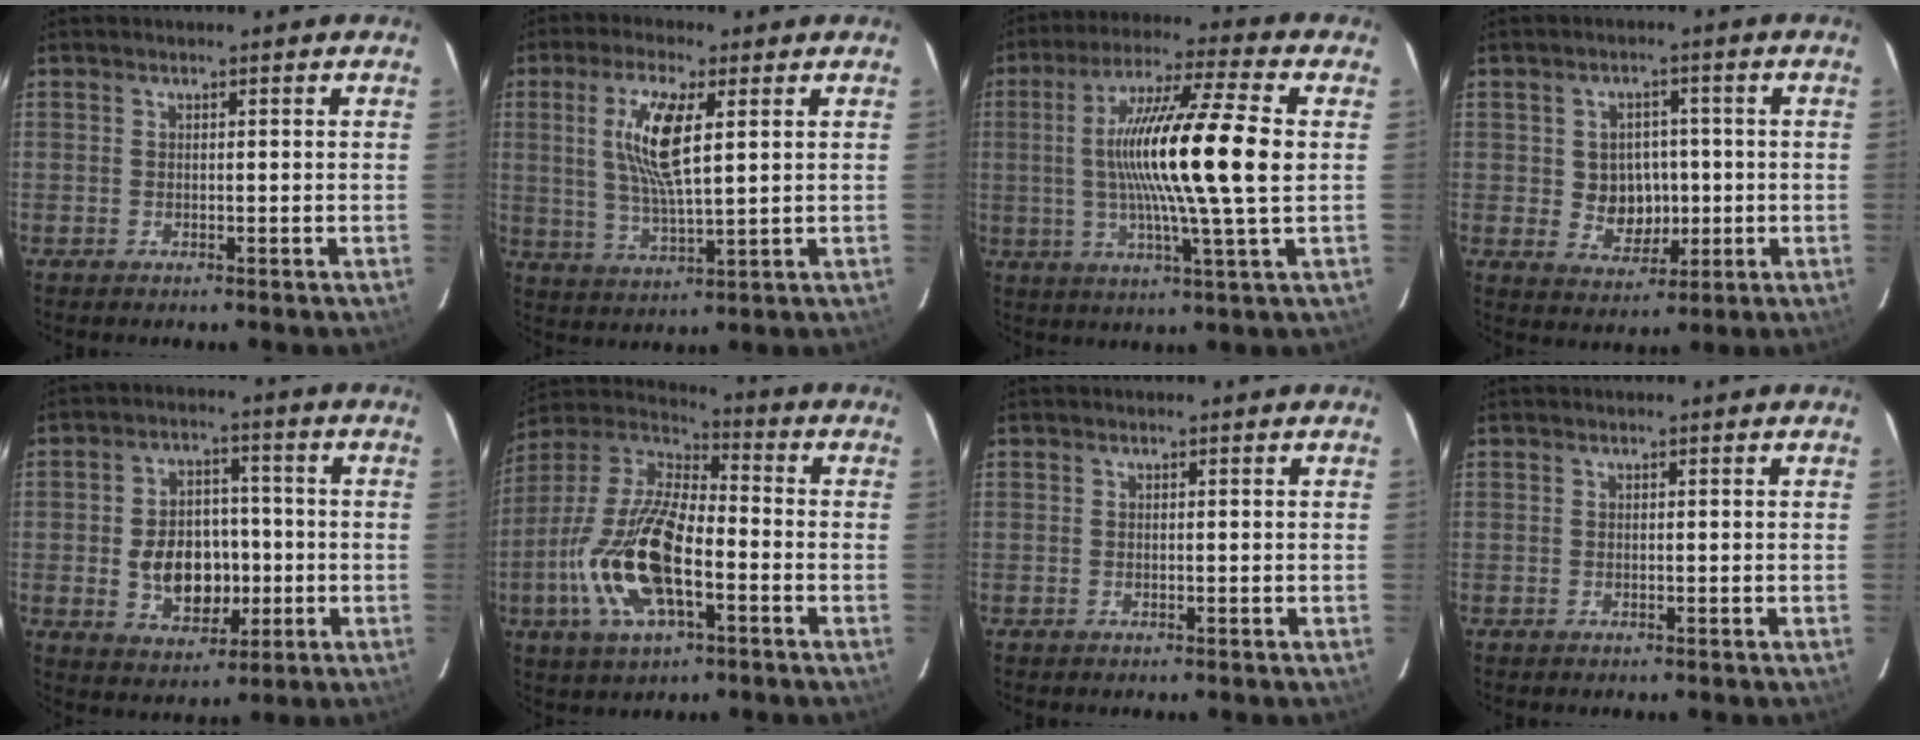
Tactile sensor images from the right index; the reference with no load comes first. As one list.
[{"total": 10.5, "force": [2.9, 2.5, 9.8], "torque": [-0.194, 0.001, 0.059]}, {"total": 17.7, "force": [1.3, 0.0, 17.7], "torque": [-0.308, 0.003, 0.016]}, {"total": 6.9, "force": [-0.3, 6.0, 3.4], "torque": [-0.068, 0.009, 0.010]}, {"total": 11.5, "force": [-1.8, 8.2, 7.9], "torque": [-0.158, 0.013, -0.013]}, {"total": 19.1, "force": [-5.9, 7.7, 16.4], "torque": [-0.348, -0.011, -0.115]}, {"total": 0.0}, {"total": 0.0}]